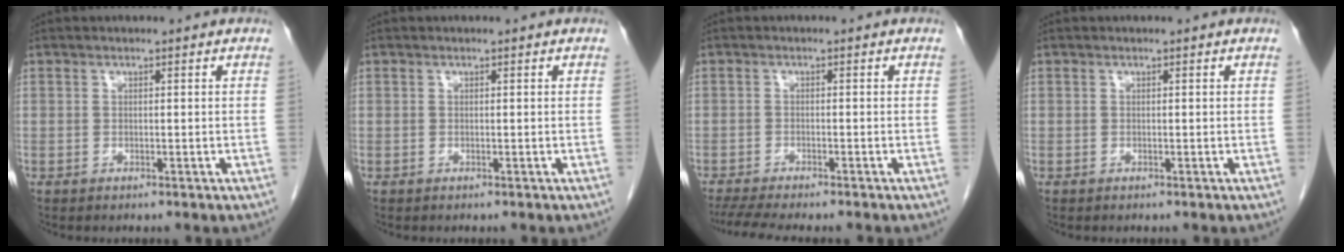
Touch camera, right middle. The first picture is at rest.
{"total": 0.0}
{"total": 8.3, "force": [-7.1, 0.7, 4.3], "torque": [-0.065, -0.015, -0.110]}
{"total": 0.0}